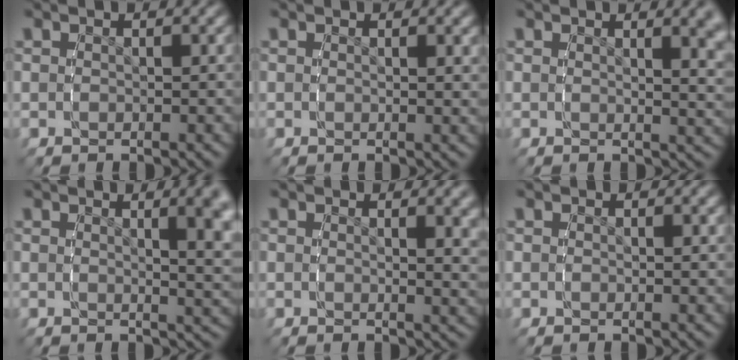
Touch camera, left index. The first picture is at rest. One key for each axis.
{"total": 0.6, "fx": 0.3, "fy": -0.3, "fz": 0.4, "tx": -0.008, "ty": -0.006, "tz": 0.007}
{"total": 2.9, "fx": 1.7, "fy": -0.1, "fz": 2.3, "tx": -0.021, "ty": -0.007, "tz": 0.027}
{"total": 4.8, "fx": 1.7, "fy": 0.8, "fz": 4.4, "tx": -0.038, "ty": 0.004, "tz": 0.025}
{"total": 1.8, "fx": 1.0, "fy": -0.4, "fz": 1.4, "tx": -0.016, "ty": -0.012, "tz": 0.018}
{"total": 0.0}